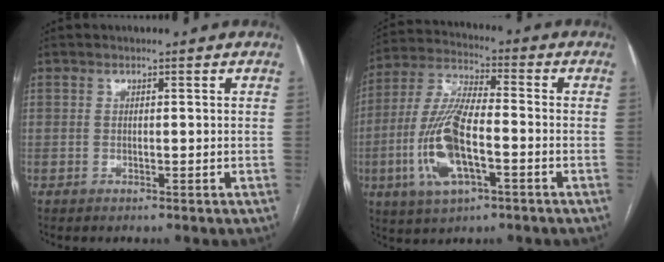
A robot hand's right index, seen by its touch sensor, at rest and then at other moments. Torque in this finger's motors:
{"motor_torque": [2.14, 0.00, 1.05, 0.21]}